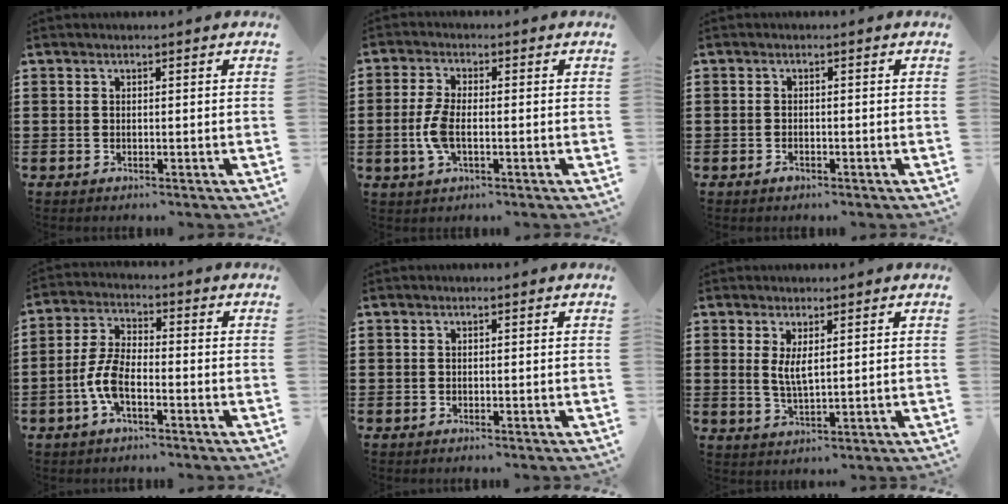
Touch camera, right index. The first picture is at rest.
{"total": 5.7, "force": [-1.6, 2.2, 5.1], "torque": [-0.129, -0.007, -0.038]}
{"total": 1.0, "force": [-0.9, 0.4, 0.3], "torque": [-0.007, -0.004, -0.016]}
{"total": 6.3, "force": [-2.6, 2.6, 5.2], "torque": [-0.129, -0.004, -0.056]}
{"total": 0.5, "force": [-0.5, -0.1, -0.1], "torque": [0.002, 0.000, -0.010]}
{"total": 3.2, "force": [0.8, 0.9, 3.0], "torque": [-0.062, 0.000, 0.014]}